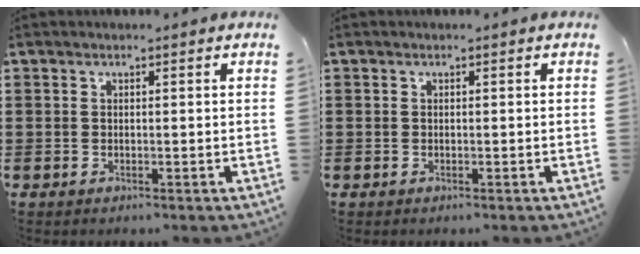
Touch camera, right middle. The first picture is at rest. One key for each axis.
{"total": 0.0}